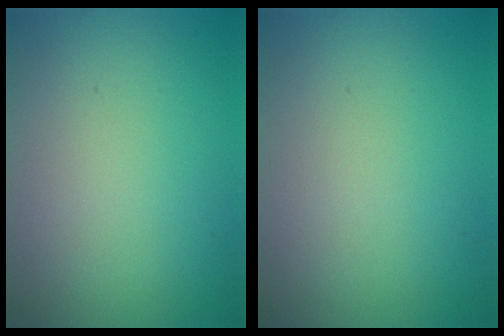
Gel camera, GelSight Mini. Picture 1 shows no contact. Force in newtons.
{"total": 0.0}